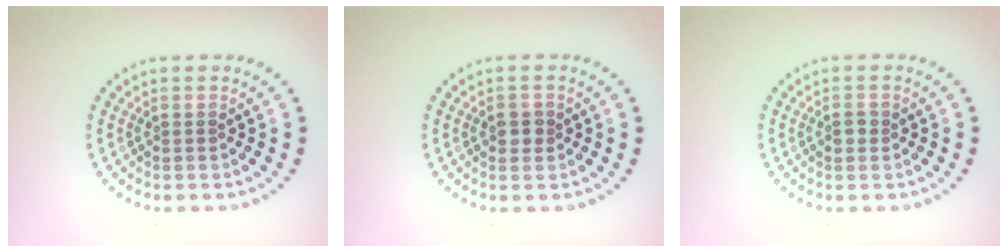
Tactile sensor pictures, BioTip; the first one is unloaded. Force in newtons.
{"total": 1.5, "press": 1.5, "slide": 0.3}
{"total": 1.1, "press": 1.1, "slide": 0.0}